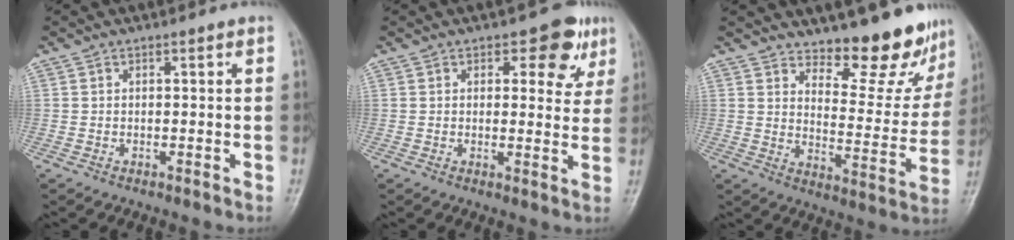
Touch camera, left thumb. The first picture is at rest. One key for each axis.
{"total": 7.0, "fx": 3.5, "fy": 4.1, "fz": 4.5, "tx": -0.015, "ty": -0.012, "tz": 0.038}
{"total": 13.6, "fx": 12.0, "fy": 4.1, "fz": 4.9, "tx": -0.029, "ty": -0.106, "tz": 0.164}